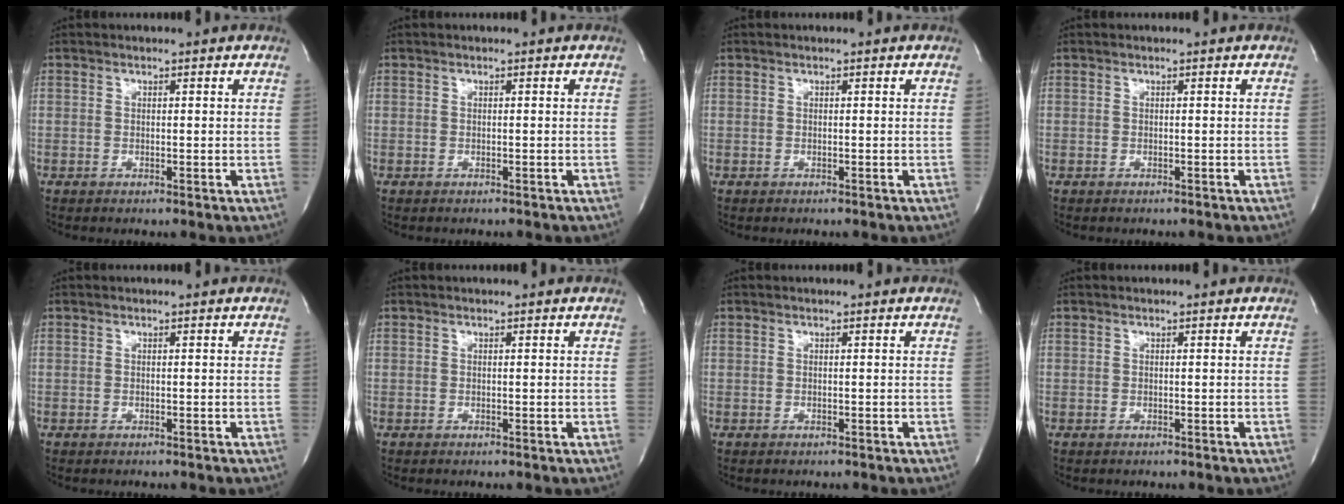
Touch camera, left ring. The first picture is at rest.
{"total": 0.6, "force": [-0.5, 0.3, 0.2], "torque": [-0.008, 0.001, -0.007]}
{"total": 0.0}
{"total": 1.2, "force": [-1.1, 0.5, 0.4], "torque": [-0.010, 0.000, -0.012]}
{"total": 1.3, "force": [-1.2, 0.5, 0.4], "torque": [-0.011, -0.001, -0.014]}
{"total": 0.0}
{"total": 0.8, "force": [-0.7, 0.4, 0.2], "torque": [-0.009, 0.001, -0.008]}
{"total": 0.9, "force": [-0.8, 0.4, 0.3], "torque": [-0.010, 0.000, -0.009]}